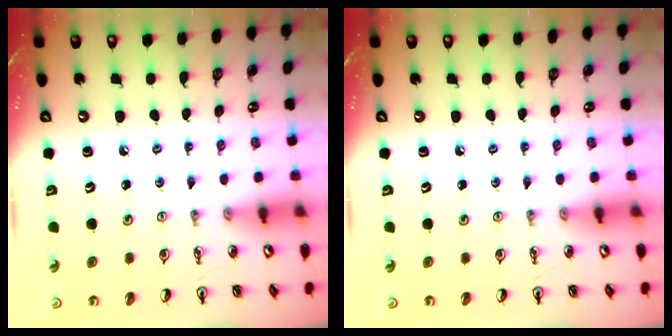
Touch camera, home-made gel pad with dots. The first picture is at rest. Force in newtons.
{"total": 0.0}